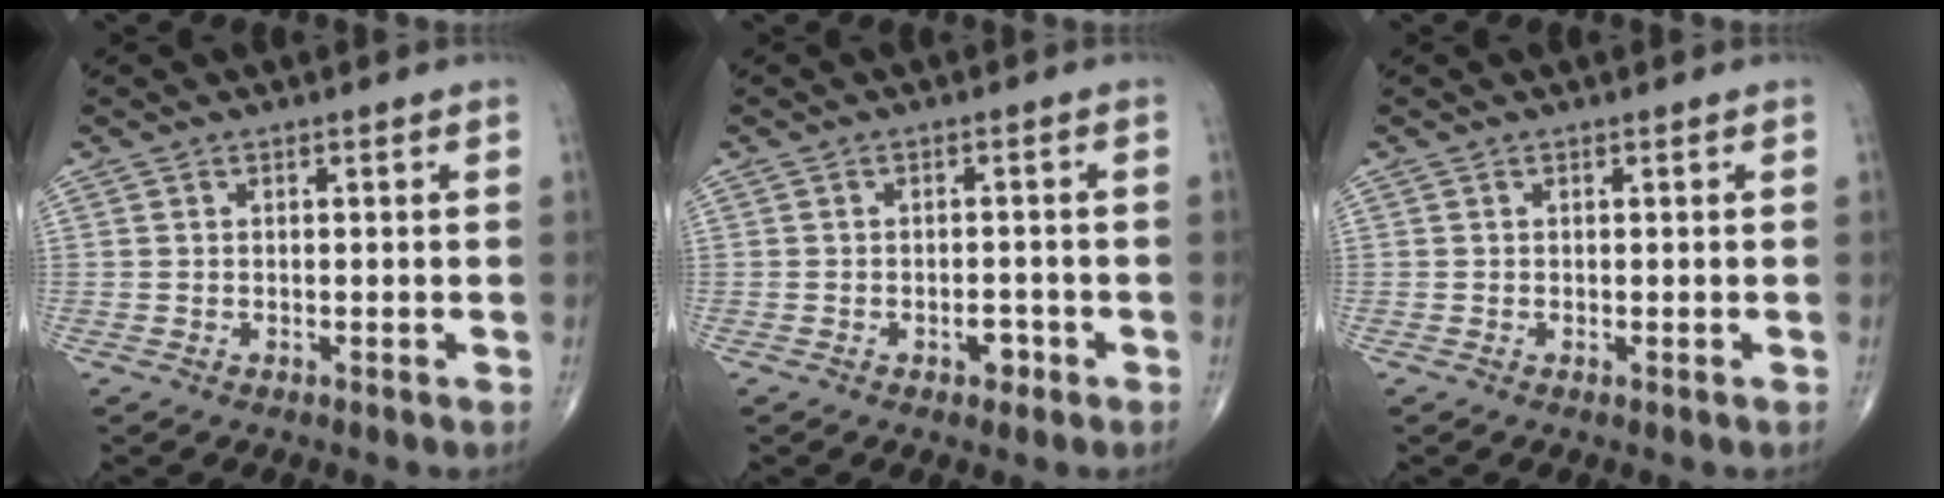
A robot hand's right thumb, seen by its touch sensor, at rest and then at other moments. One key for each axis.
{"total": 2.5, "fx": -1.3, "fy": 1.4, "fz": 1.6, "tx": -0.013, "ty": 0.007, "tz": -0.016}
{"total": 0.0}